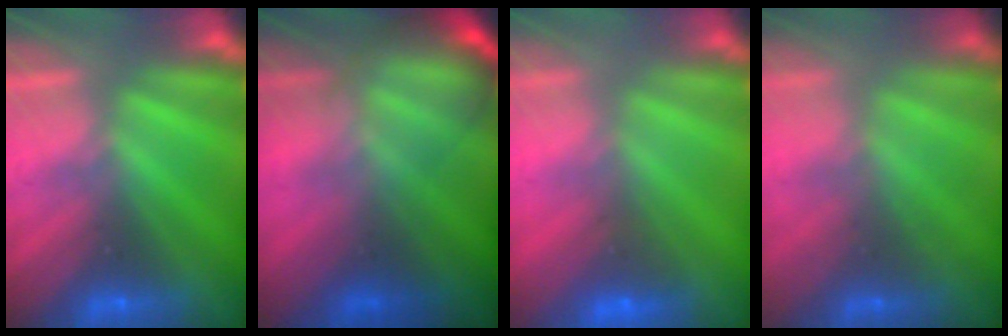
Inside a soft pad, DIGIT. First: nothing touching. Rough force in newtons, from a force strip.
{"total": 5.9}
{"total": 5.0}
{"total": 1.8}